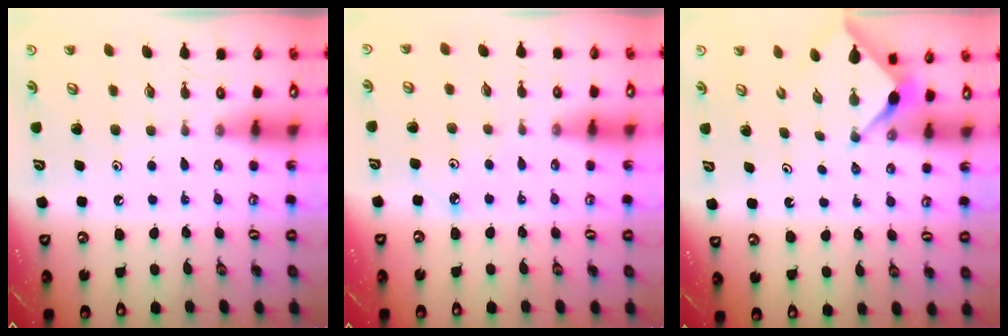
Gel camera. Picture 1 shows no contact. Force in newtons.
{"total": 2.2, "press": 2.2, "slide": 0.2}
{"total": 3.0, "press": 3.0, "slide": 0.3}